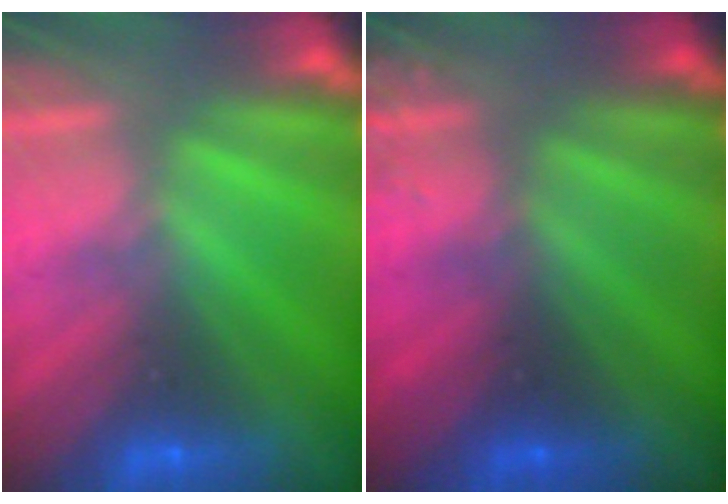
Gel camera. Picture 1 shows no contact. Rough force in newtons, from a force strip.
{"total": 3.2}